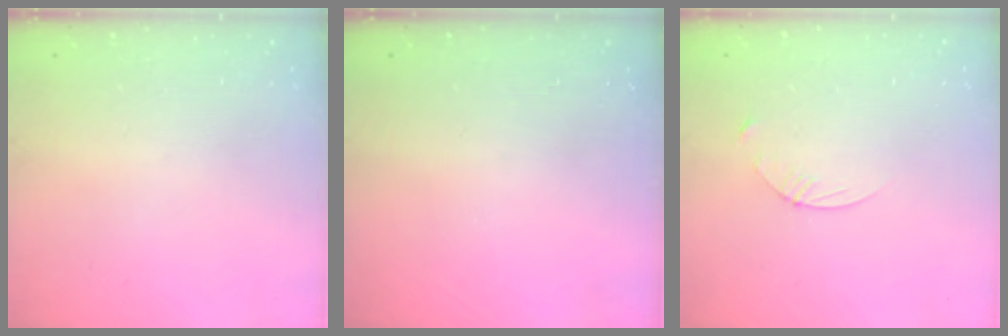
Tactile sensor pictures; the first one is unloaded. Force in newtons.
{"total": 0.0}
{"total": 3.8, "press": 3.8, "slide": 0.5}